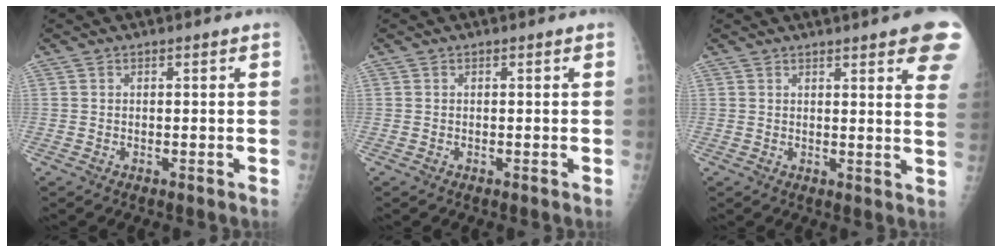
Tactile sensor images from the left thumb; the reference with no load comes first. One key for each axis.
{"total": 0.0}
{"total": 12.6, "fx": 7.8, "fy": 2.4, "fz": 9.6, "tx": -0.095, "ty": -0.025, "tz": 0.077}